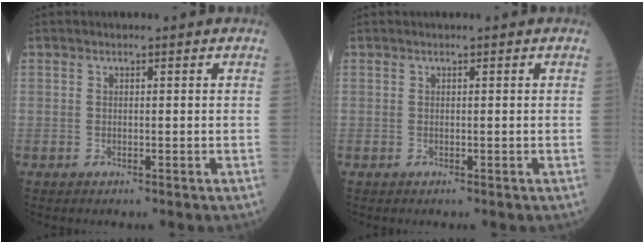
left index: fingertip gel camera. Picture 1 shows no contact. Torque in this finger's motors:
{"motor_torque": [0.00, 0.00, 0.00, 0.00]}